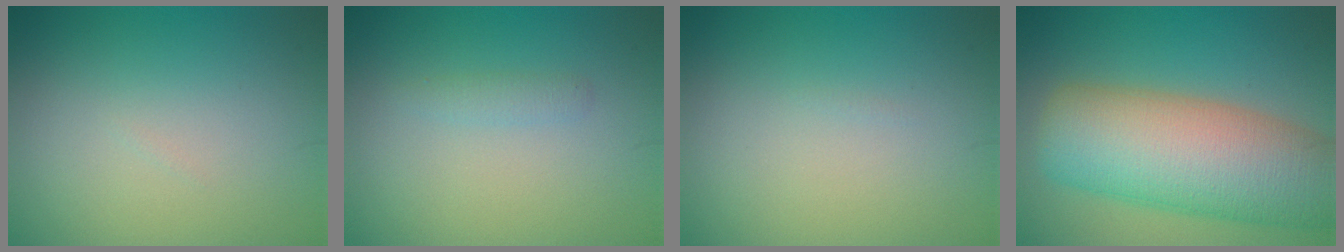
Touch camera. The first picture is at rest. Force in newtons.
{"total": 0.9, "press": 0.9, "slide": 0.0}
{"total": 0.0}
{"total": 12.4, "press": 12.4, "slide": 0.5}